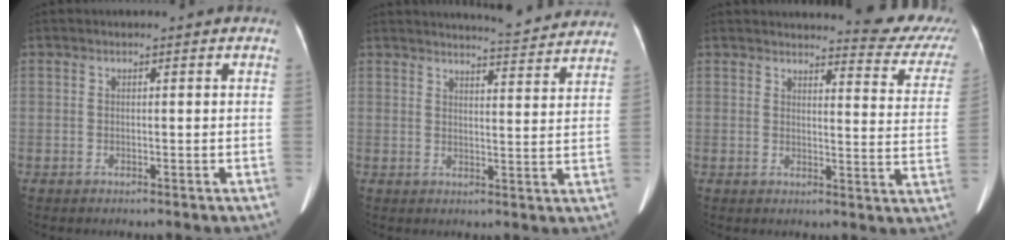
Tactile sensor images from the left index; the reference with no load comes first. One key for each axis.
{"total": 12.5, "fx": 12.1, "fy": 0.4, "fz": 3.2, "tx": -0.043, "ty": -0.020, "tz": 0.136}
{"total": 14.2, "fx": 13.4, "fy": 2.3, "fz": 4.1, "tx": -0.023, "ty": -0.057, "tz": 0.123}